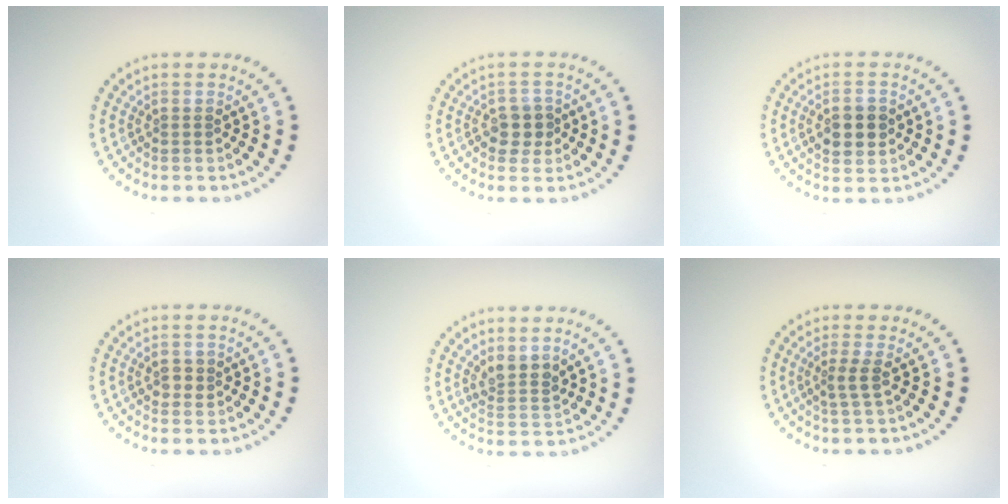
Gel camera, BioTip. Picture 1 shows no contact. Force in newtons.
{"total": 1.9, "press": 1.8, "slide": 0.7}
{"total": 3.8, "press": 3.8, "slide": 0.2}
{"total": 1.3, "press": 1.3, "slide": 0.2}
{"total": 2.2, "press": 1.9, "slide": 1.2}
{"total": 1.7, "press": 1.1, "slide": 1.2}